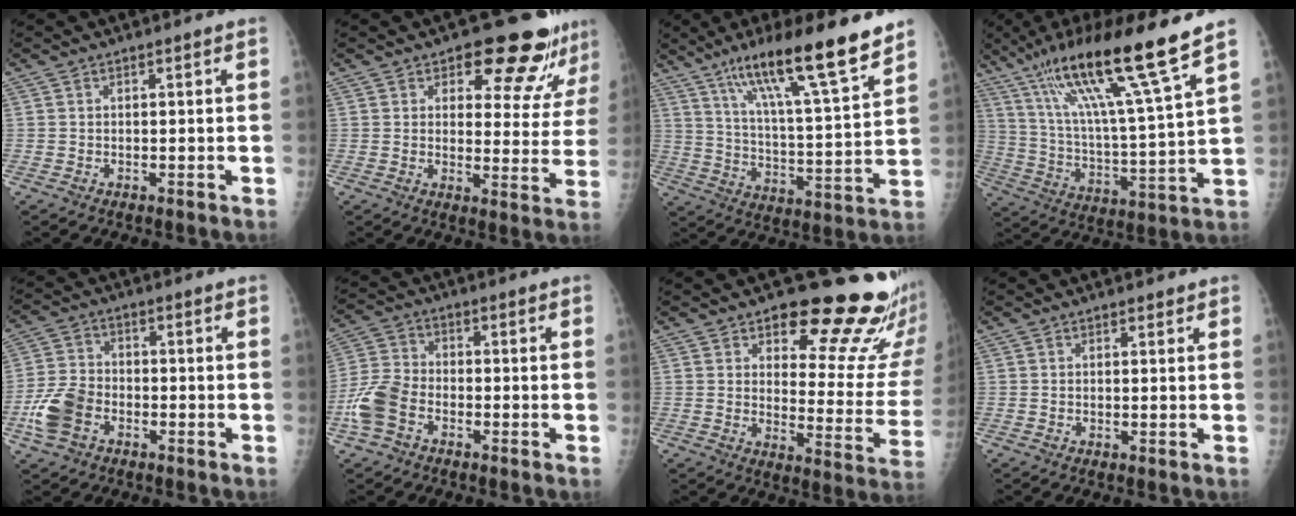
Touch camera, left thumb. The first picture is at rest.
{"total": 12.4, "force": [9.6, 5.0, 6.1], "torque": [-0.027, -0.067, 0.110]}
{"total": 20.2, "force": [14.0, 2.4, 14.4], "torque": [-0.215, -0.063, 0.232]}
{"total": 20.4, "force": [13.6, 0.6, 15.2], "torque": [-0.252, -0.055, 0.240]}
{"total": 8.4, "force": [-3.4, 5.7, 5.2], "torque": [-0.109, 0.016, -0.068]}
{"total": 8.4, "force": [-3.6, 5.4, 5.2], "torque": [-0.117, 0.020, -0.076]}
{"total": 20.3, "force": [14.9, 7.4, 11.6], "torque": [-0.090, -0.108, 0.181]}
{"total": 0.7, "force": [0.5, 0.4, 0.2], "torque": [0.000, -0.004, 0.005]}